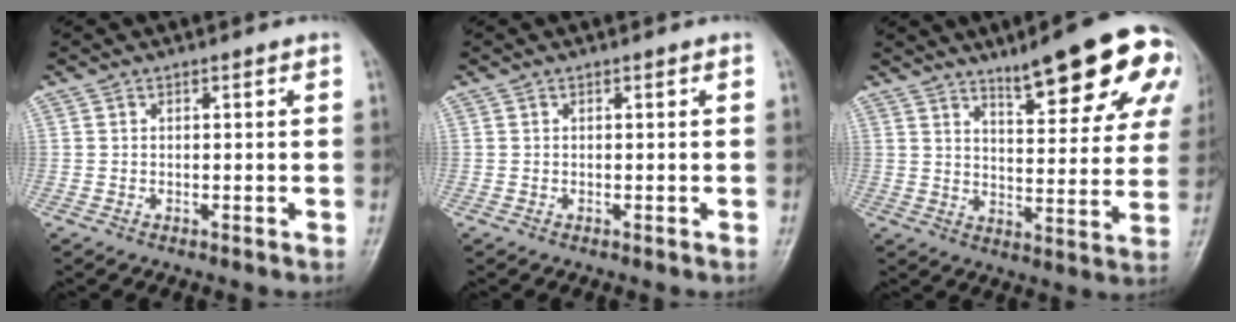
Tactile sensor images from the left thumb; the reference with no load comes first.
{"total": 0.0}
{"total": 18.0, "force": [10.8, 4.6, 13.7], "torque": [-0.149, -0.044, 0.151]}